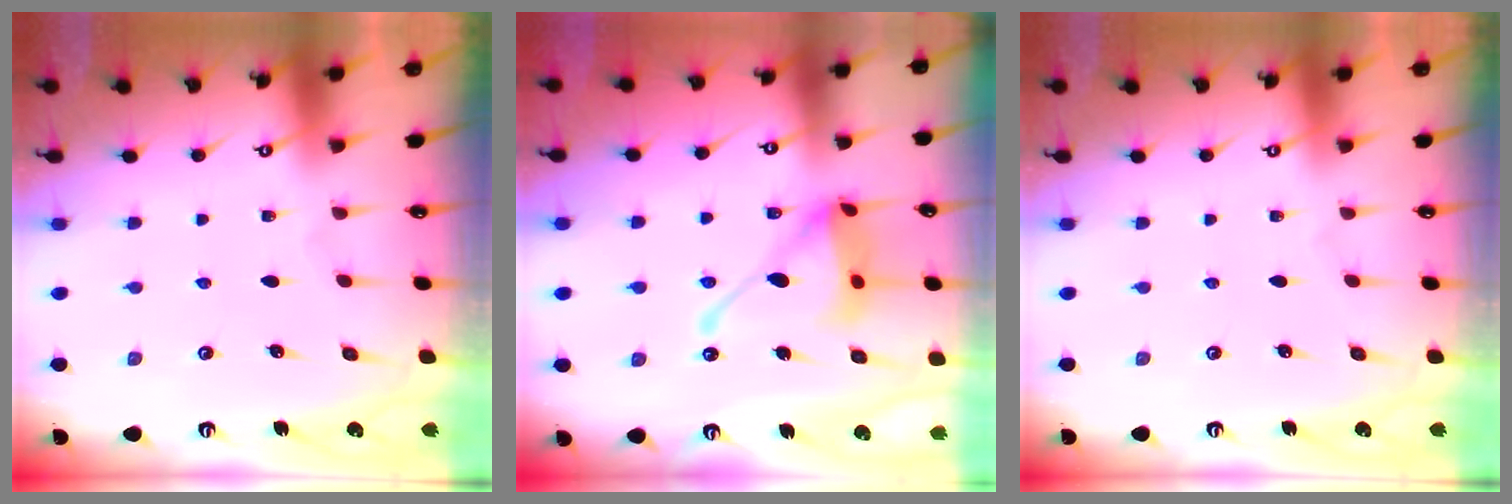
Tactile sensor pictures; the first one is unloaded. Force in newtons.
{"total": 16.1, "press": 16.0, "slide": 1.6}
{"total": 0.0}